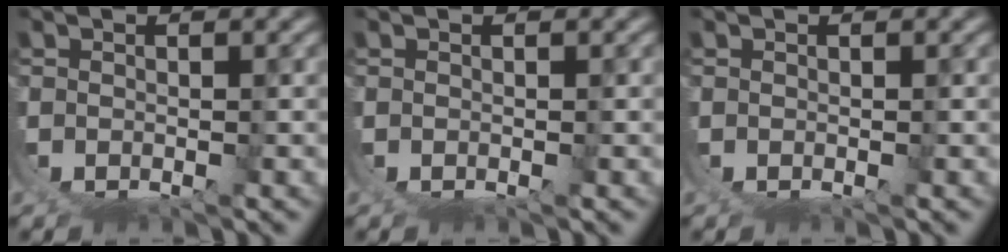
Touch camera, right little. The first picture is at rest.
{"total": 0.0}
{"total": 0.0}